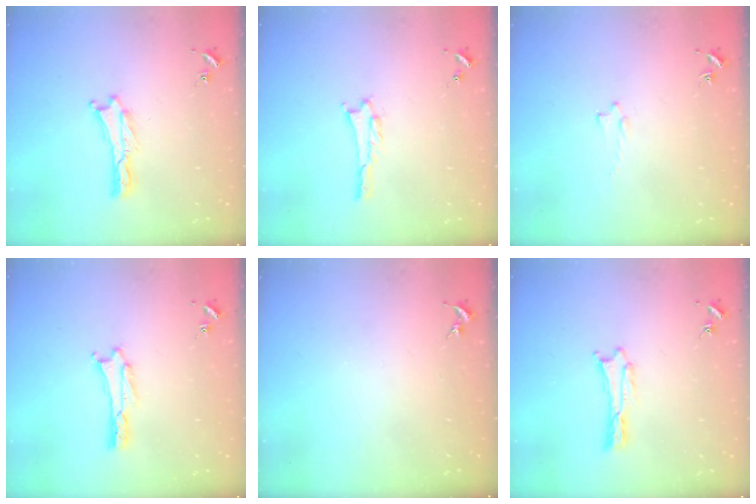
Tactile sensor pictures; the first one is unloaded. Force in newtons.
{"total": 0.6, "press": 0.6, "slide": 0.1}
{"total": 0.8, "press": 0.7, "slide": 0.2}
{"total": 1.8, "press": 1.8, "slide": 0.2}
{"total": 0.0}
{"total": 0.0}